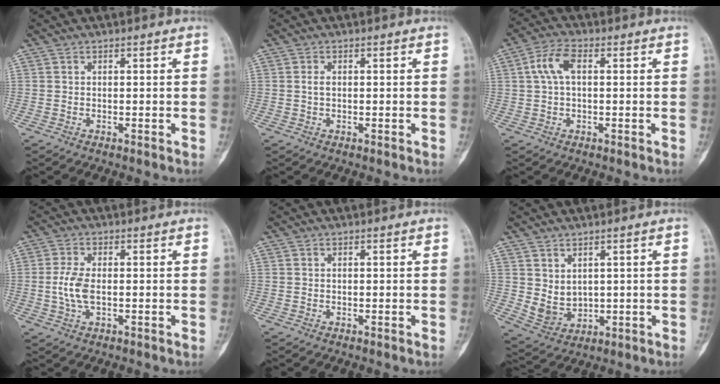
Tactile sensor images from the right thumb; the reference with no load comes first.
{"total": 1.3, "force": [-0.1, 0.6, 1.1], "torque": [-0.022, 0.001, -0.002]}
{"total": 5.6, "force": [1.0, 2.8, 4.8], "torque": [-0.105, 0.016, 0.014]}
{"total": 5.4, "force": [-0.5, 2.6, 4.7], "torque": [-0.110, 0.006, -0.012]}
{"total": 0.0}
{"total": 5.5, "force": [1.1, 4.2, 3.4], "torque": [-0.046, -0.018, 0.042]}